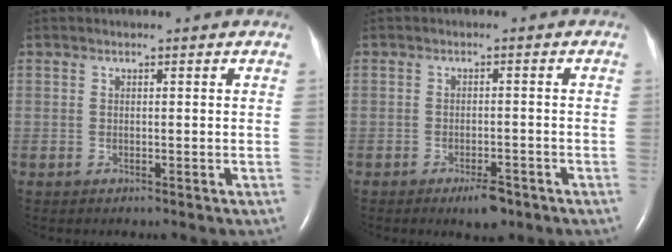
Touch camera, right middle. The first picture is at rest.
{"total": 3.7, "force": [-2.5, 1.2, 2.4], "torque": [-0.040, -0.001, -0.035]}